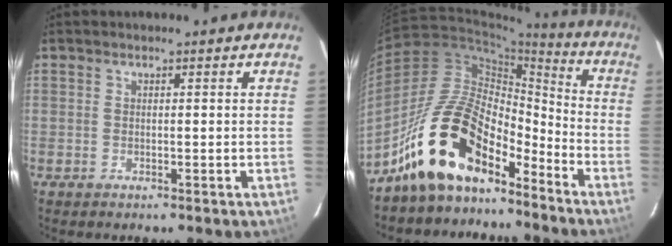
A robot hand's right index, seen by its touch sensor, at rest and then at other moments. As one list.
[{"total": 17.6, "force": [-13.6, 7.2, 8.6], "torque": [-0.161, 0.020, -0.248]}]